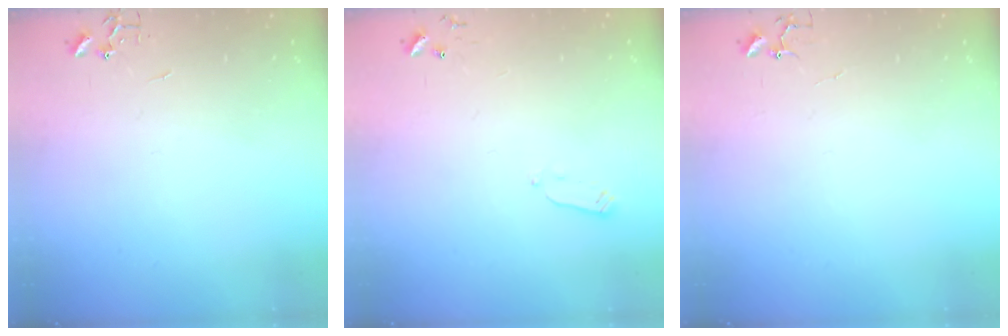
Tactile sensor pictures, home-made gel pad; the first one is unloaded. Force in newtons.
{"total": 2.4, "press": 2.3, "slide": 0.4}
{"total": 4.0, "press": 4.0, "slide": 0.3}